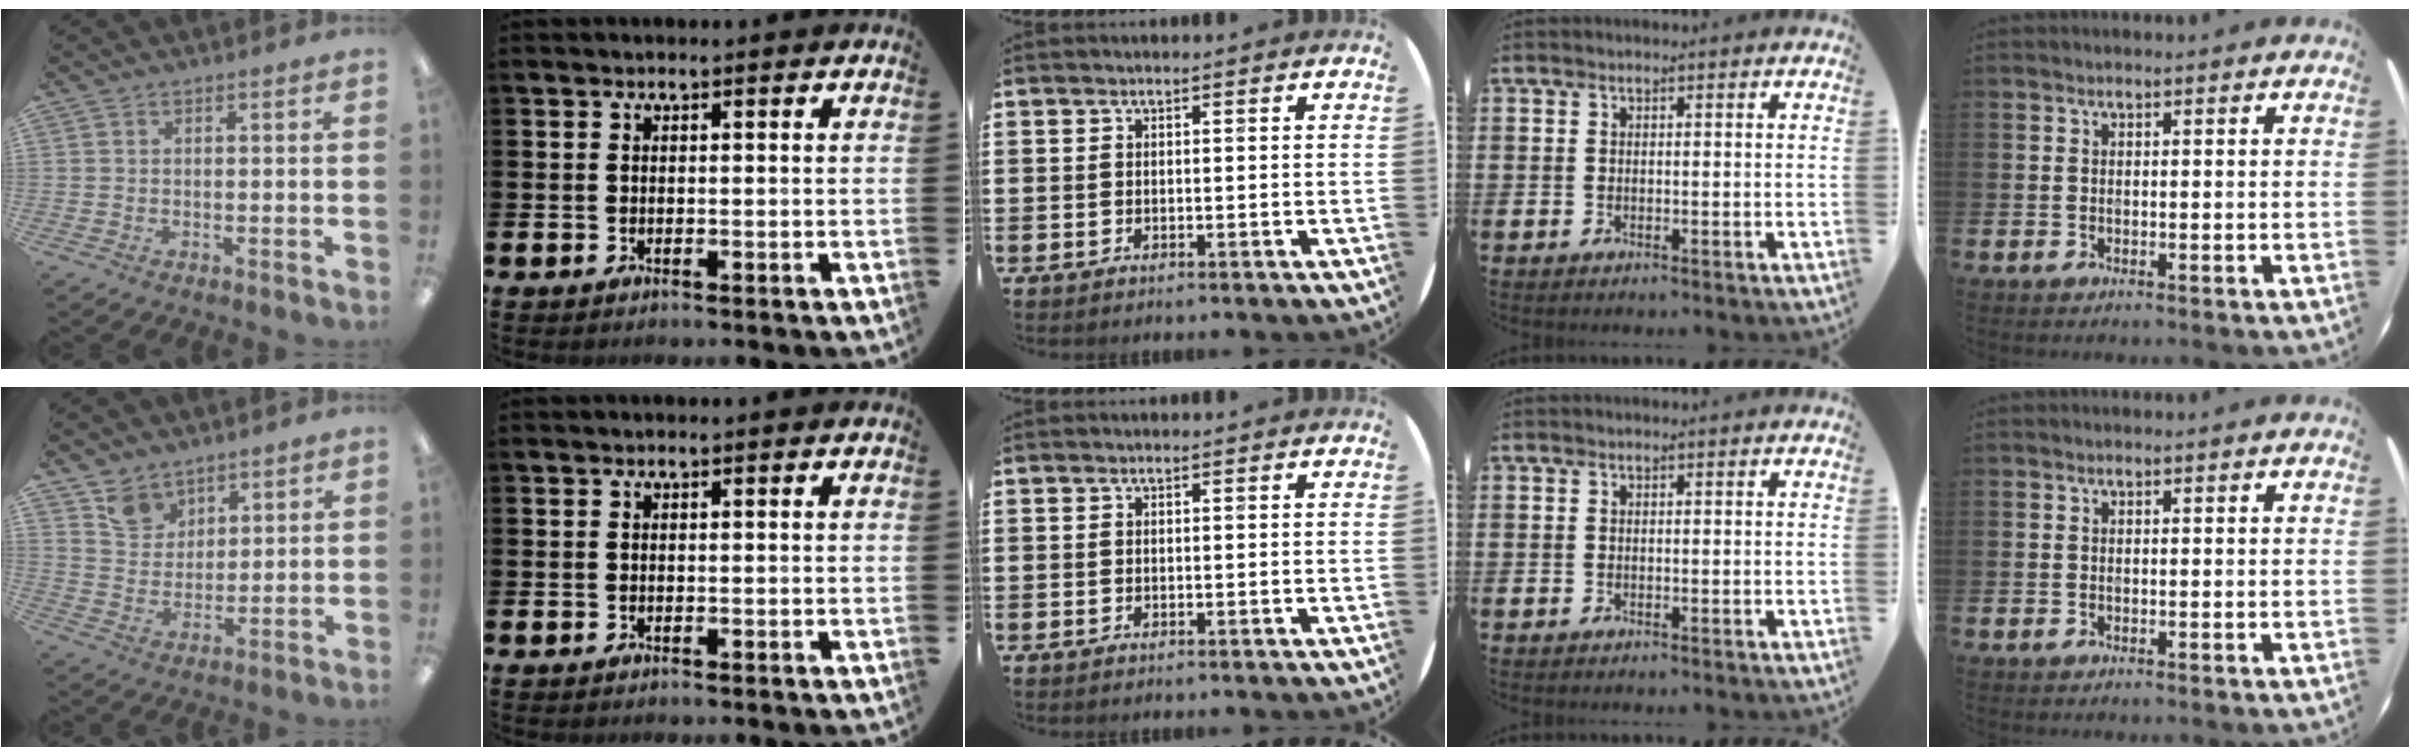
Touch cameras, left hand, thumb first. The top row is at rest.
{"thumb": {"total": 7.8, "force": [5.5, 5.4, 1.1], "torque": [-0.020, -0.031, 0.104]}}